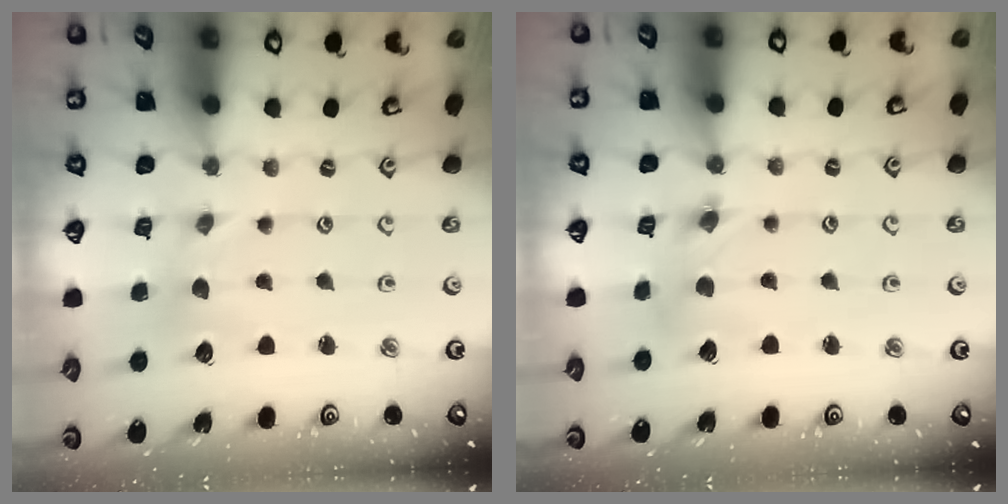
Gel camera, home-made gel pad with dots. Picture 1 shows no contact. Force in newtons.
{"total": 1.6, "press": 1.6, "slide": 0.3}